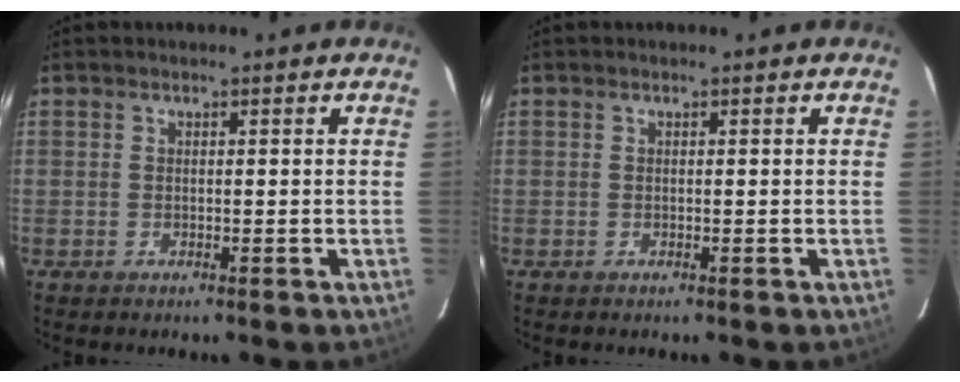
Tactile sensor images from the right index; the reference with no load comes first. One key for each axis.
{"total": 0.0}